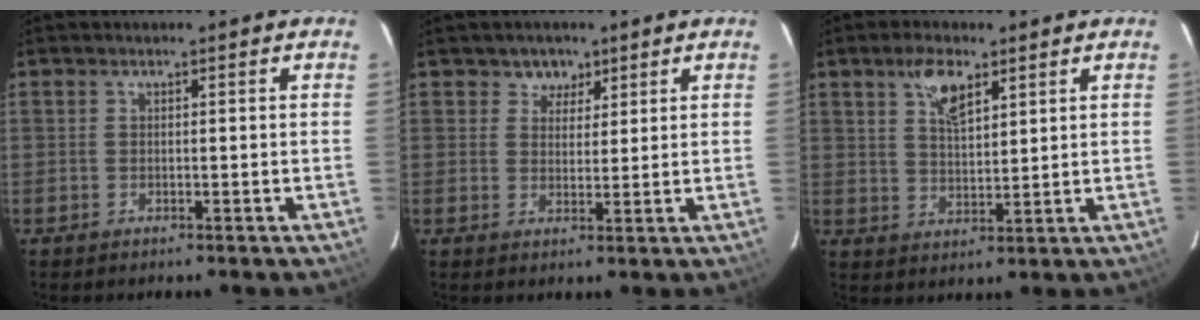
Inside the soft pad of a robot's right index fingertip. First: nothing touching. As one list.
[{"total": 3.5, "force": [2.1, 2.8, 0.3], "torque": [0.010, 0.004, 0.032]}, {"total": 6.4, "force": [3.7, 2.6, 4.5], "torque": [-0.082, 0.008, 0.069]}]